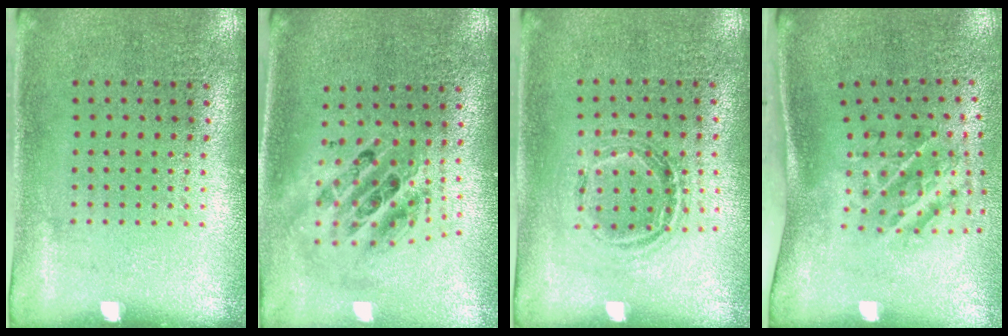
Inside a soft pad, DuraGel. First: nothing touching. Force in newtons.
{"total": 2.0, "press": 1.5, "slide": 1.3}
{"total": 1.0, "press": 0.9, "slide": 0.3}
{"total": 2.0, "press": 1.2, "slide": 1.6}